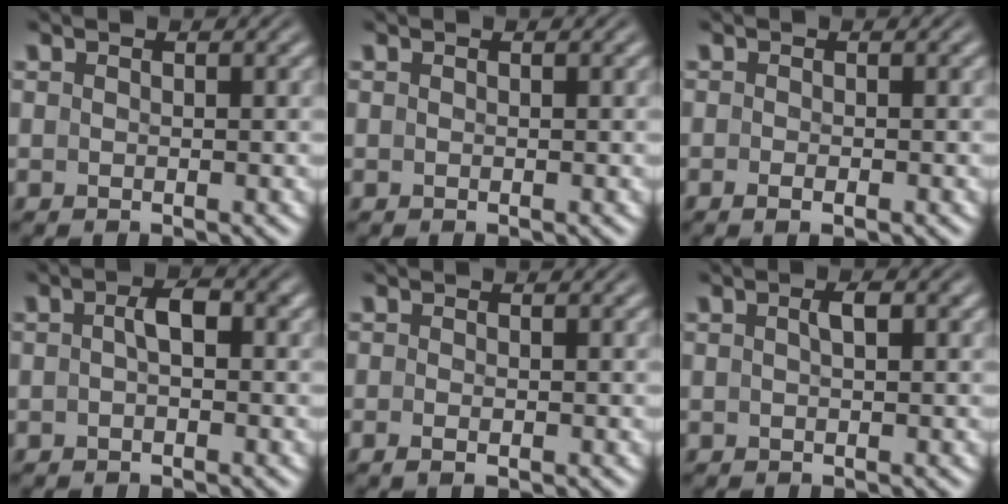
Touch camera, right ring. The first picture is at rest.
{"total": 0.0}
{"total": 1.1, "force": [-0.9, 0.1, 0.7], "torque": [-0.014, -0.001, -0.015]}
{"total": 1.8, "force": [-0.2, 0.5, 1.7], "torque": [-0.024, 0.005, -0.003]}
{"total": 1.2, "force": [-0.9, 0.4, 0.7], "torque": [-0.017, -0.004, -0.012]}
{"total": 1.0, "force": [-0.1, 0.0, 1.0], "torque": [-0.010, 0.005, -0.002]}